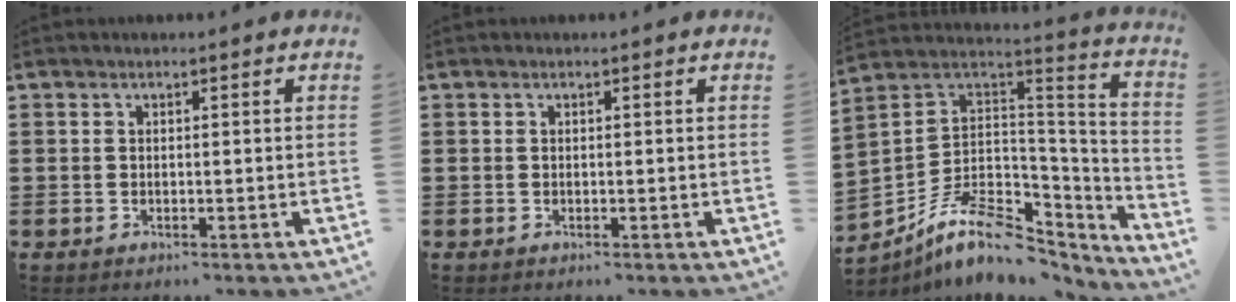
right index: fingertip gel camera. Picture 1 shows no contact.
{"total": 0.0}
{"total": 11.4, "force": [-6.8, 5.9, 6.9], "torque": [-0.147, 0.011, -0.125]}